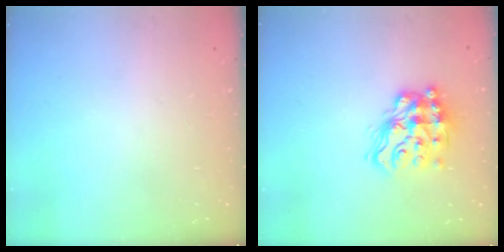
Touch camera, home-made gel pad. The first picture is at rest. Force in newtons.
{"total": 15.7, "press": 15.6, "slide": 1.7}